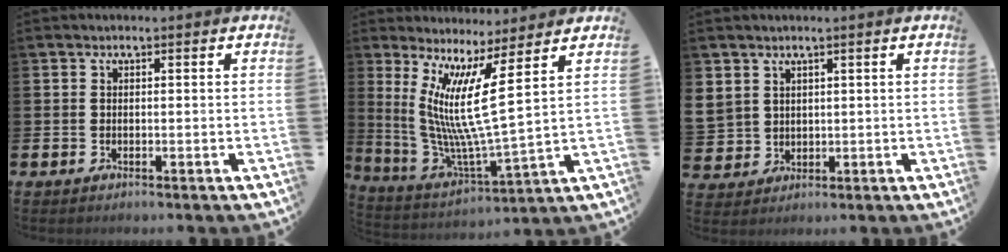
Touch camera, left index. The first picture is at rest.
{"total": 9.8, "force": [5.1, -0.2, 8.3], "torque": [-0.159, -0.063, 0.078]}
{"total": 3.7, "force": [2.8, 2.4, 0.2], "torque": [-0.002, -0.012, 0.049]}